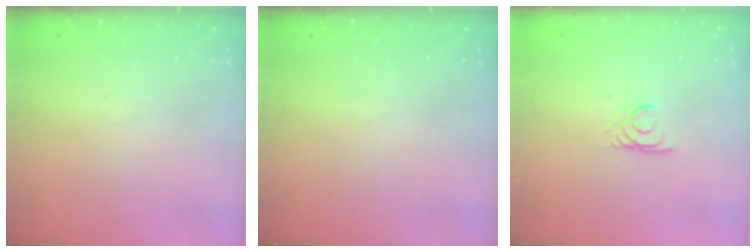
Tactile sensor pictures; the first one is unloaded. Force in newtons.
{"total": 0.0}
{"total": 2.4, "press": 2.4, "slide": 0.2}